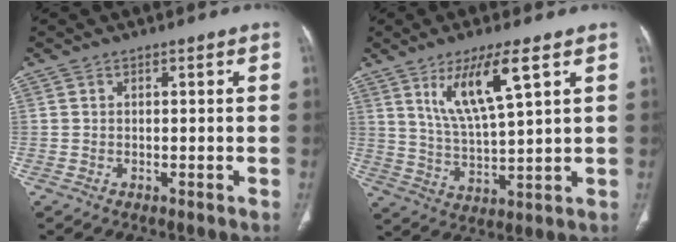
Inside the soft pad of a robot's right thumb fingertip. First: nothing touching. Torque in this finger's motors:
{"motor_torque": [-0.08, 0.25, 1.02, 0.22, 0.20]}